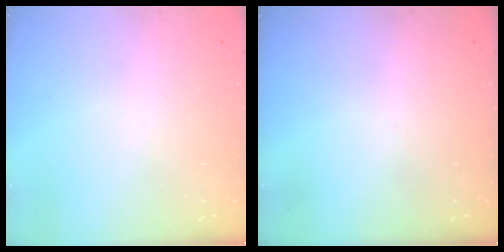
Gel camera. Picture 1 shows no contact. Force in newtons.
{"total": 0.0}